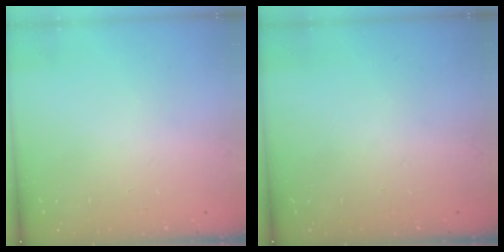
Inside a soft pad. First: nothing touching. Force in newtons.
{"total": 0.0}